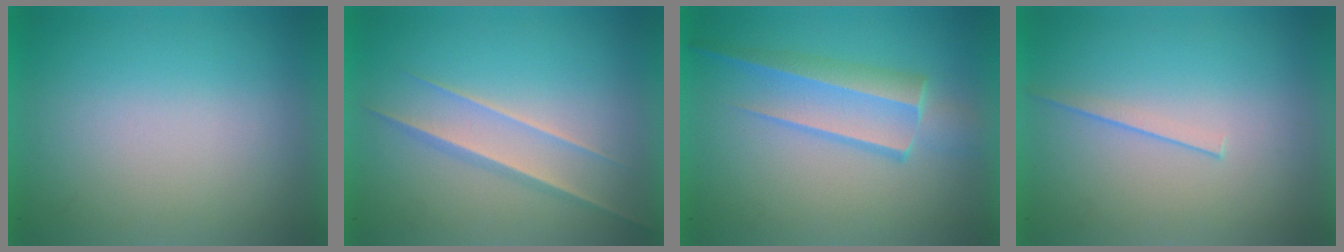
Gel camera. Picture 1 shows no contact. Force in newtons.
{"total": 1.5}
{"total": 3.1}
{"total": 1.1}